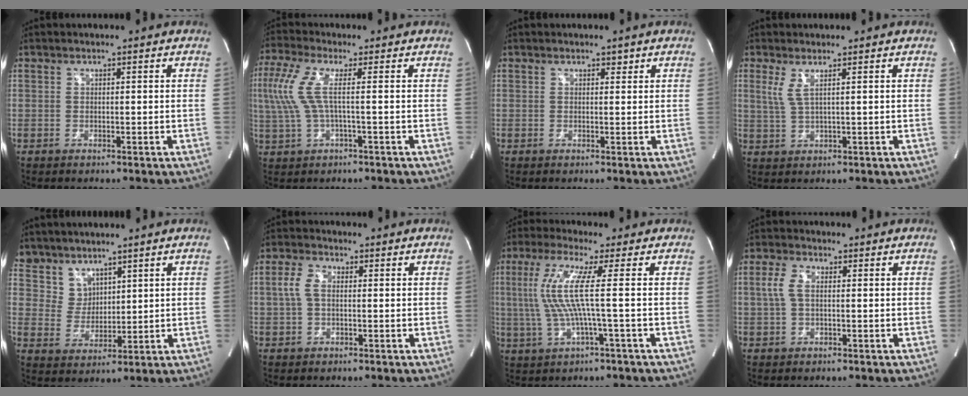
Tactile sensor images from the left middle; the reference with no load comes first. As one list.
[{"total": 7.7, "force": [0.9, 1.6, 7.4], "torque": [-0.192, 0.020, 0.015]}, {"total": 0.8, "force": [0.6, 0.4, 0.4], "torque": [-0.005, 0.001, 0.007]}, {"total": 2.6, "force": [1.1, 0.0, 2.3], "torque": [-0.062, 0.000, 0.031]}, {"total": 5.5, "force": [4.2, 3.4, -0.2], "torque": [0.005, 0.005, 0.097]}, {"total": 3.8, "force": [0.2, 2.1, 3.2], "torque": [-0.086, 0.018, 0.006]}, {"total": 9.6, "force": [0.6, -0.8, 9.6], "torque": [-0.212, 0.006, 0.012]}, {"total": 3.7, "force": [0.4, 1.8, 3.2], "torque": [-0.088, 0.015, 0.010]}]